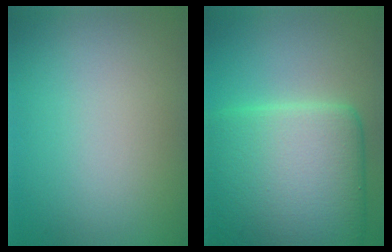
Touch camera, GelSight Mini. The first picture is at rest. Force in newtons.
{"total": 12.5, "press": 12.5, "slide": 0.2}